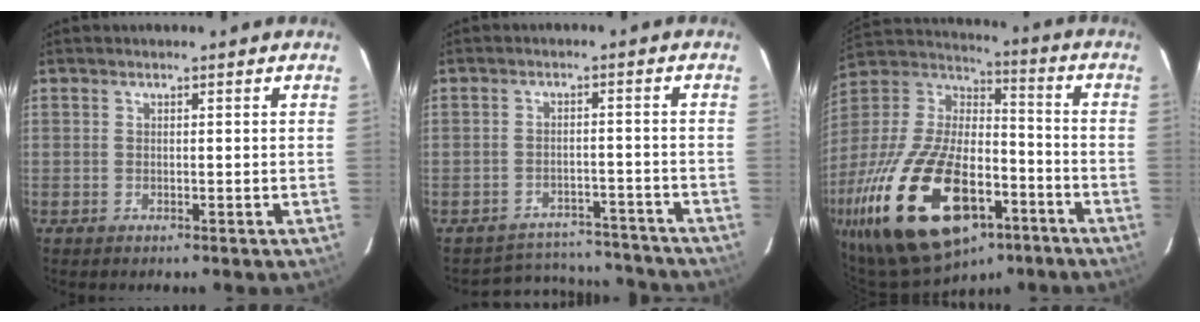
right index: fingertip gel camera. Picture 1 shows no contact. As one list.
[{"total": 12.5, "force": [-11.6, 4.4, 1.7], "torque": [-0.041, 0.033, -0.142]}, {"total": 31.8, "force": [-16.1, 15.6, 22.5], "torque": [-0.450, -0.023, -0.262]}]